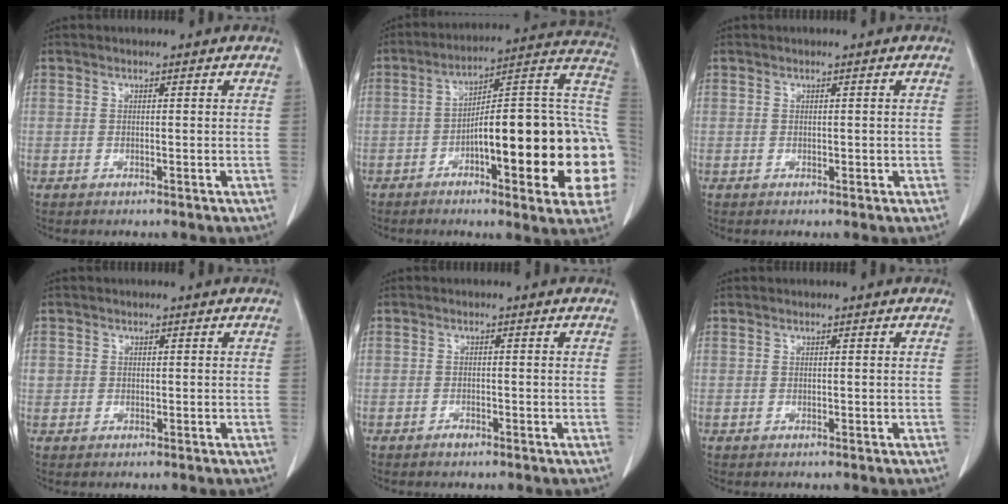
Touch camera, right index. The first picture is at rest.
{"total": 25.2, "force": [-4.8, 4.7, 24.3], "torque": [-0.248, 0.028, -0.062]}
{"total": 0.7, "force": [0.0, 0.5, 0.5], "torque": [-0.006, 0.004, 0.002]}
{"total": 1.4, "force": [0.1, 1.4, 0.3], "torque": [0.000, 0.006, 0.001]}
{"total": 0.9, "force": [-0.8, 0.3, 0.4], "torque": [-0.008, 0.002, -0.010]}
{"total": 0.0}